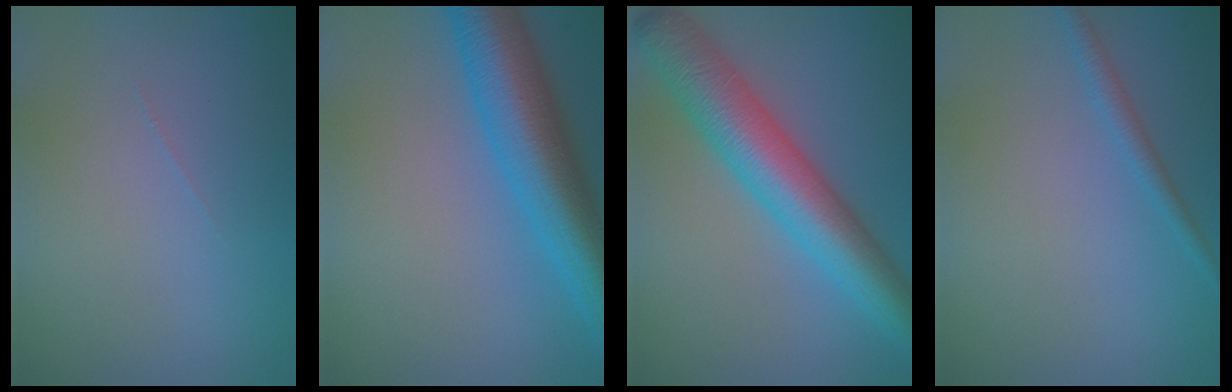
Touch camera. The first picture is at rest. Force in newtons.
{"total": 9.7, "press": 9.7, "slide": 0.3}
{"total": 8.4, "press": 8.4, "slide": 0.2}
{"total": 1.4, "press": 1.4, "slide": 0.1}